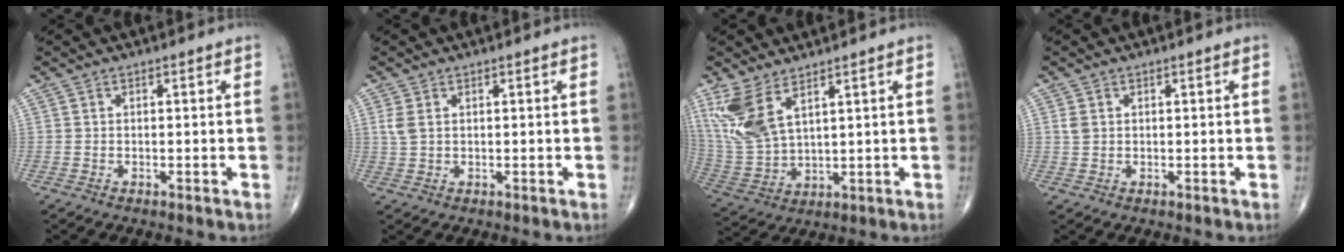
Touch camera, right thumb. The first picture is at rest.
{"total": 2.4, "force": [0.7, 1.4, 1.8], "torque": [-0.048, 0.006, 0.019]}
{"total": 10.7, "force": [6.0, 4.4, 7.6], "torque": [-0.175, -0.024, 0.143]}
{"total": 1.6, "force": [0.4, 1.2, 0.9], "torque": [-0.020, 0.002, 0.012]}